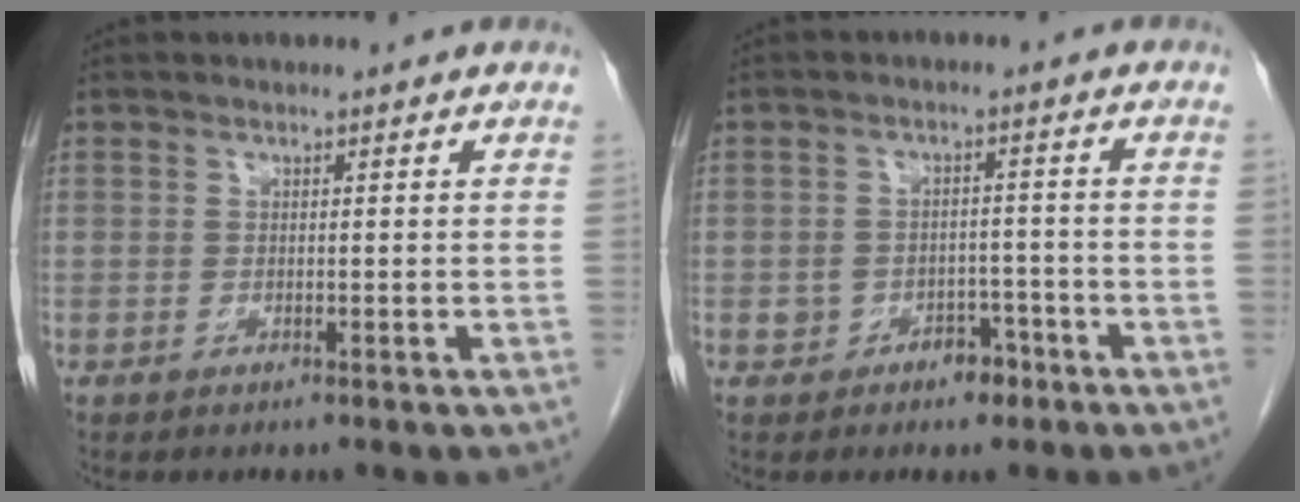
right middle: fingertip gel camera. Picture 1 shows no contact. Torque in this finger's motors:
{"motor_torque": [-0.02, 0.06, 0.00, 0.00]}